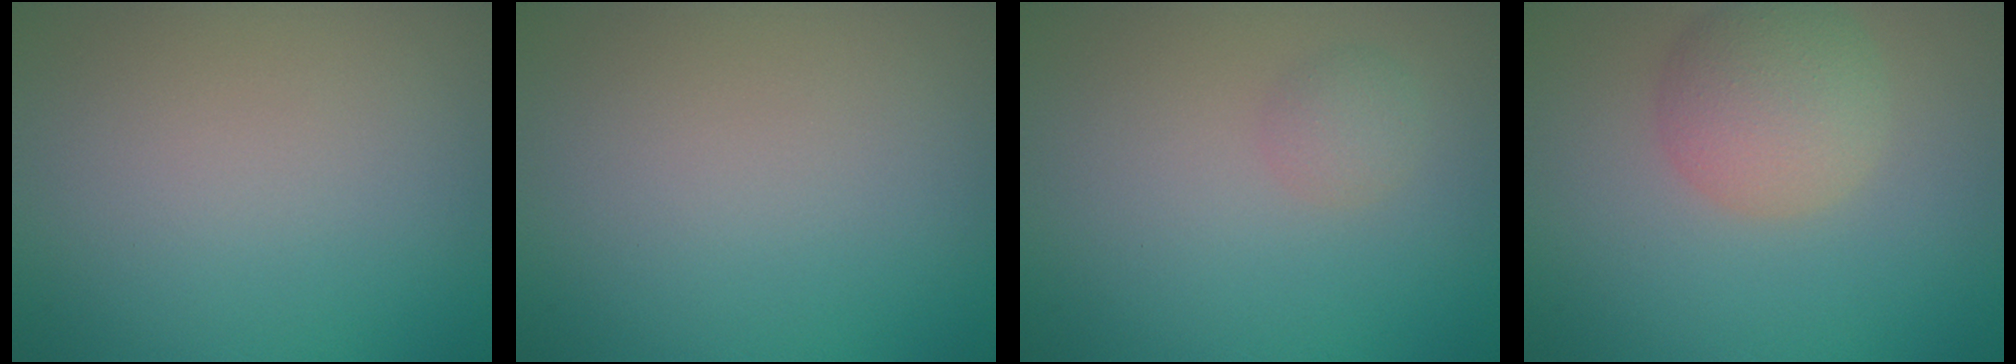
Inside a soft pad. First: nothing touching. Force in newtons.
{"total": 0.0}
{"total": 1.3, "press": 1.3, "slide": 0.1}
{"total": 4.8, "press": 4.8, "slide": 0.2}